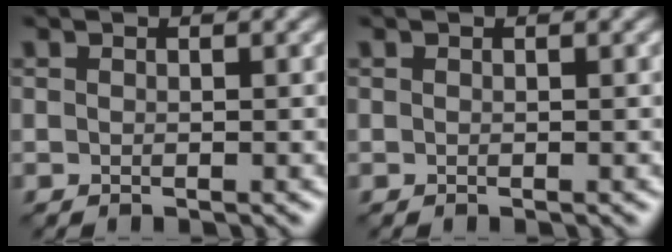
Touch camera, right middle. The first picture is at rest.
{"total": 0.0}